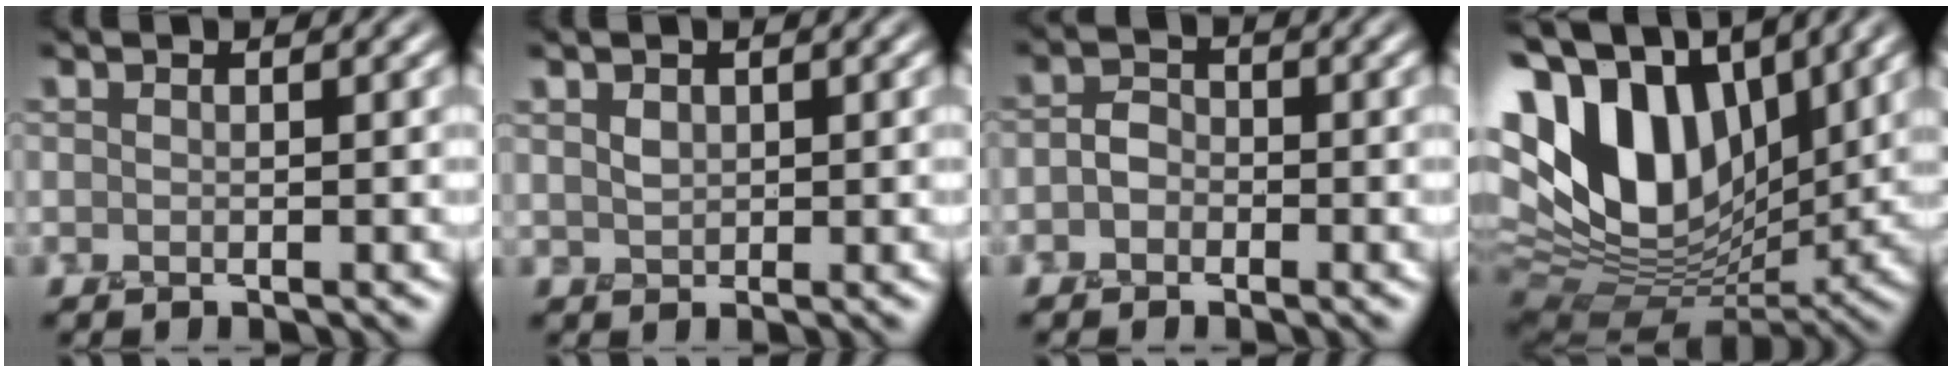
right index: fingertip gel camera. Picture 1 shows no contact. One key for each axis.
{"total": 1.2, "fx": 0.6, "fy": 0.9, "fz": 0.6, "tx": -0.010, "ty": 0.000, "tz": 0.014}
{"total": 1.8, "fx": -0.6, "fy": 1.4, "fz": 0.9, "tx": -0.016, "ty": 0.003, "tz": -0.019}
{"total": 15.0, "fx": 5.4, "fy": 9.2, "fz": 10.5, "tx": -0.208, "ty": 0.016, "tz": 0.101}